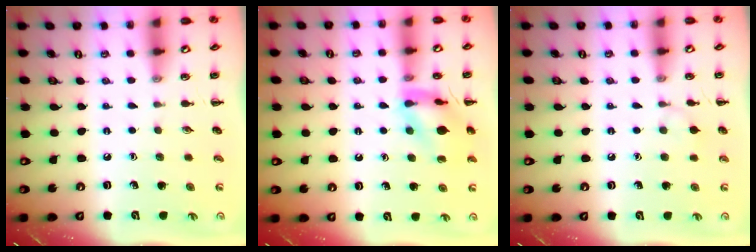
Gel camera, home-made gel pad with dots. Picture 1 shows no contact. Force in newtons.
{"total": 13.8, "press": 13.8, "slide": 1.5}
{"total": 5.4, "press": 5.1, "slide": 1.6}